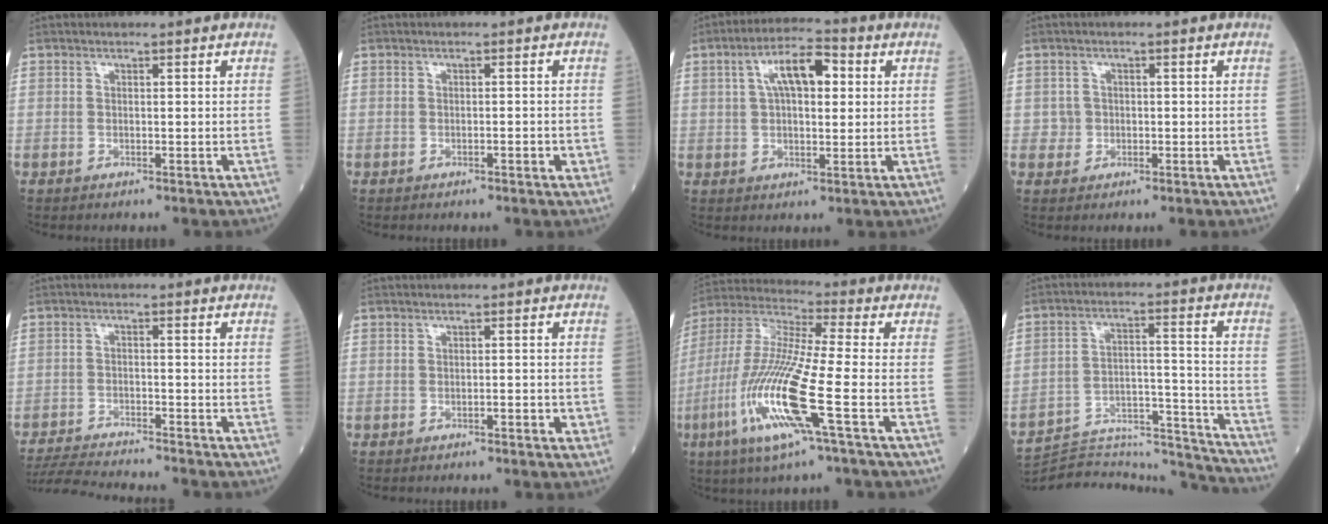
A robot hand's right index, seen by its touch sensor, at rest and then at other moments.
{"total": 1.2, "force": [-0.5, 0.3, 1.1], "torque": [-0.013, 0.002, -0.006]}
{"total": 8.7, "force": [2.5, 3.1, 7.7], "torque": [-0.138, 0.026, 0.039]}
{"total": 1.8, "force": [-0.2, 1.8, 0.2], "torque": [0.000, 0.005, -0.002]}
{"total": 10.0, "force": [-9.5, -0.7, 3.2], "torque": [-0.053, -0.015, -0.157]}
{"total": 1.5, "force": [-0.6, 0.4, 1.3], "torque": [-0.017, 0.002, -0.007]}
{"total": 16.6, "force": [-5.8, 0.4, 15.6], "torque": [-0.340, -0.022, -0.118]}
{"total": 23.1, "force": [-22.7, 1.3, 3.9], "torque": [-0.065, 0.023, -0.325]}